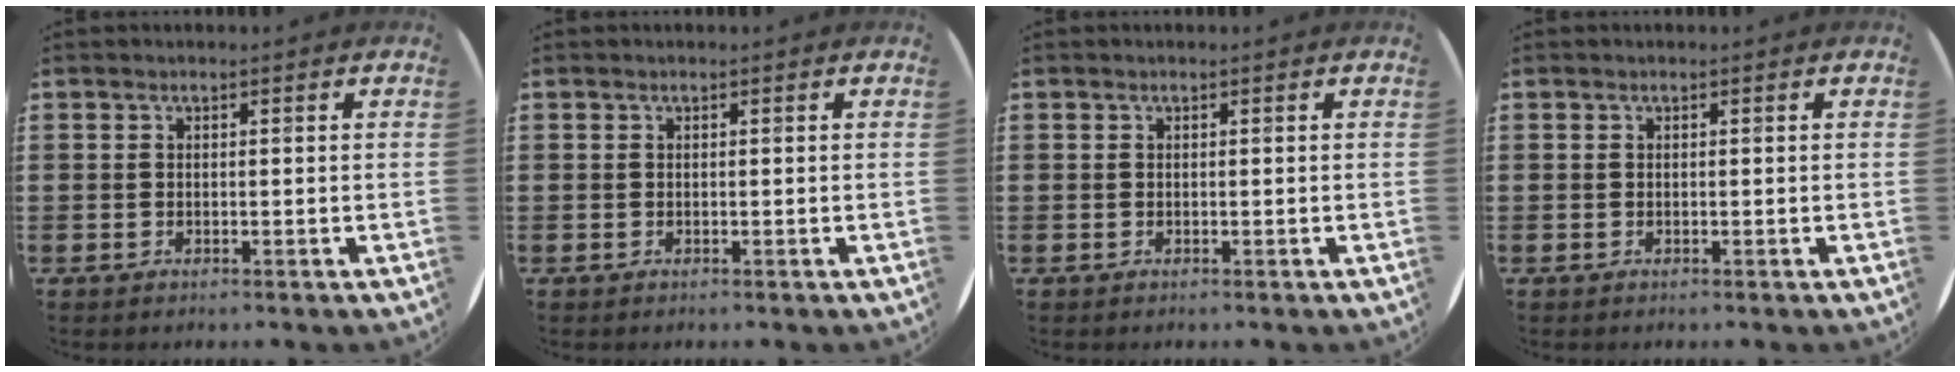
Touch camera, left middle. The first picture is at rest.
{"total": 0.0}
{"total": 0.0}
{"total": 0.0}